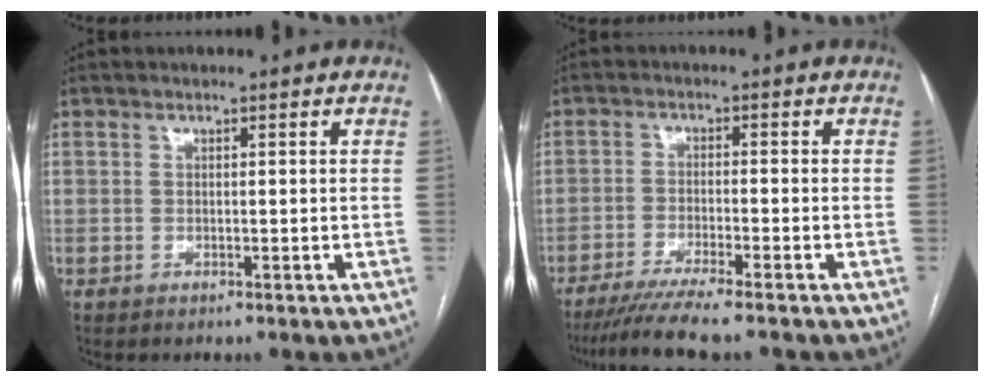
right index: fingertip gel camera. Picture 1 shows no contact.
{"total": 8.2, "force": [-6.8, -0.8, 4.5], "torque": [-0.064, -0.024, -0.111]}